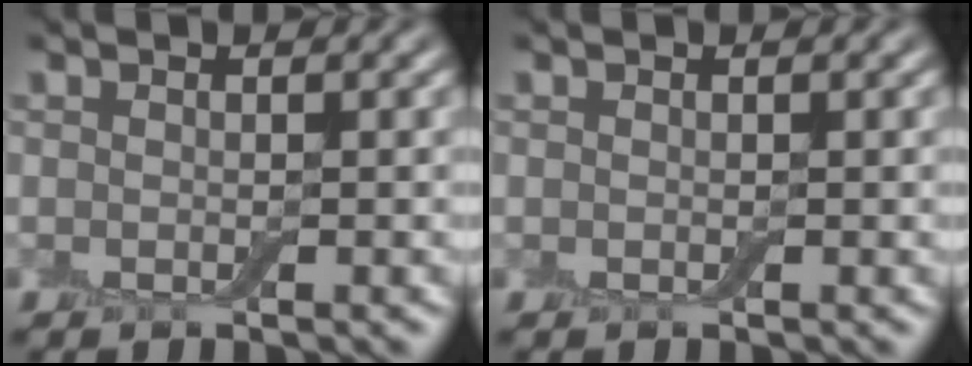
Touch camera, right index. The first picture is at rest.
{"total": 0.0}